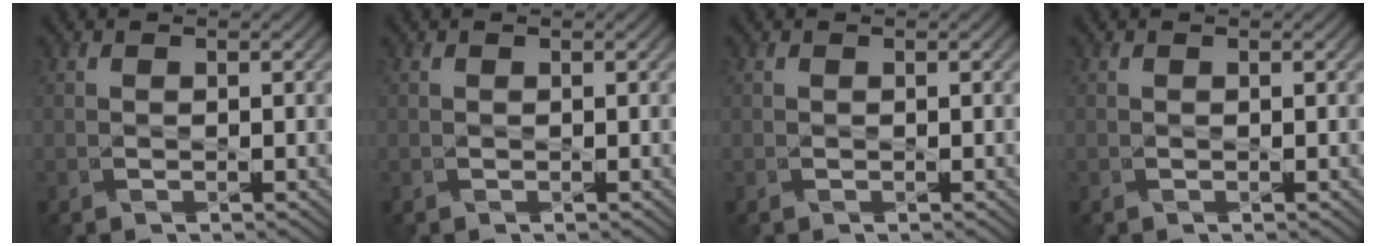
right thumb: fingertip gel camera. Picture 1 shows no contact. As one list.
[{"total": 0.0}, {"total": 0.0}, {"total": 0.0}]